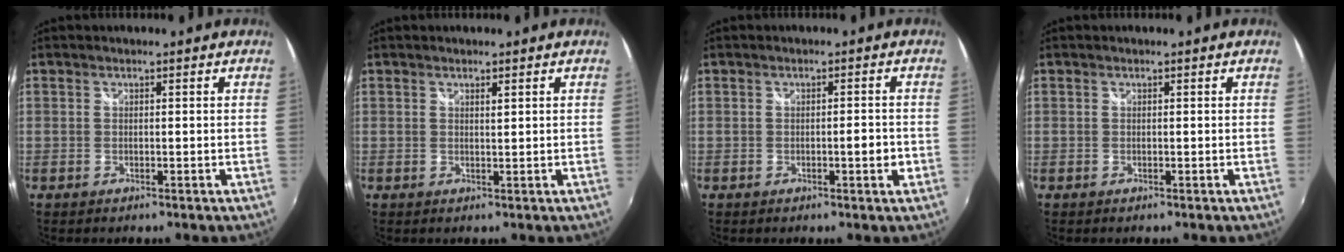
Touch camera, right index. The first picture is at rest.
{"total": 0.9, "force": [0.6, 0.1, 0.7], "torque": [-0.010, 0.001, 0.010]}
{"total": 2.3, "force": [-0.6, 0.5, 2.2], "torque": [-0.033, 0.004, -0.007]}
{"total": 0.0}